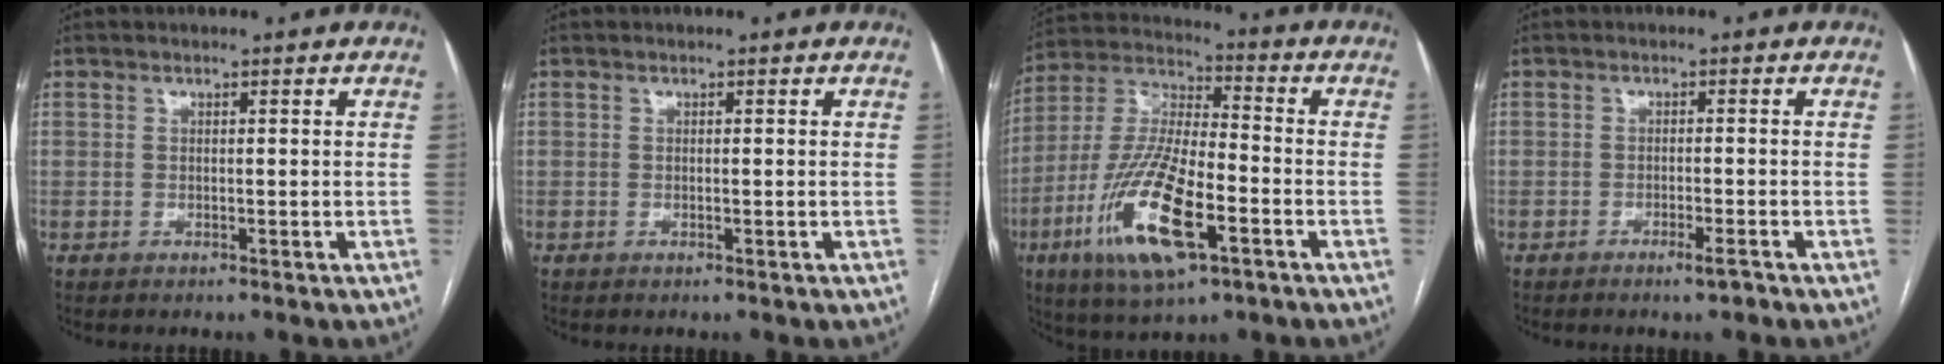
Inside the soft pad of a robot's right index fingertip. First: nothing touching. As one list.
[{"total": 0.0}, {"total": 18.0, "force": [-7.0, 4.8, 15.8], "torque": [-0.334, -0.015, -0.121]}, {"total": 2.1, "force": [-1.5, 0.1, 1.4], "torque": [-0.024, -0.002, -0.023]}]